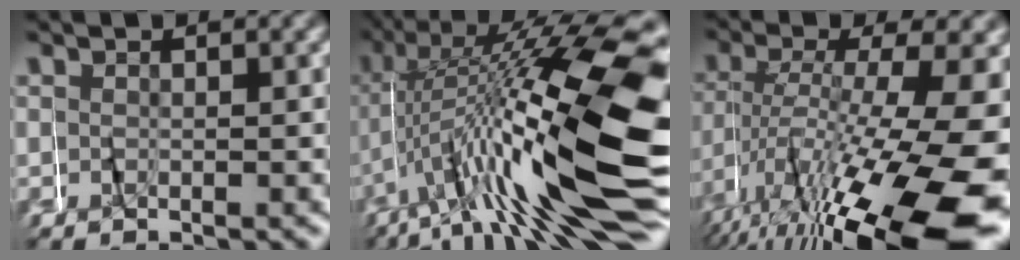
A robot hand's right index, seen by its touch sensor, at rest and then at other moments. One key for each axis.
{"total": 16.0, "fx": -1.0, "fy": 5.3, "fz": 15.1, "tx": -0.219, "ty": 0.020, "tz": -0.009}
{"total": 13.4, "fx": -5.2, "fy": 5.0, "fz": 11.3, "tx": -0.164, "ty": -0.017, "tz": -0.062}